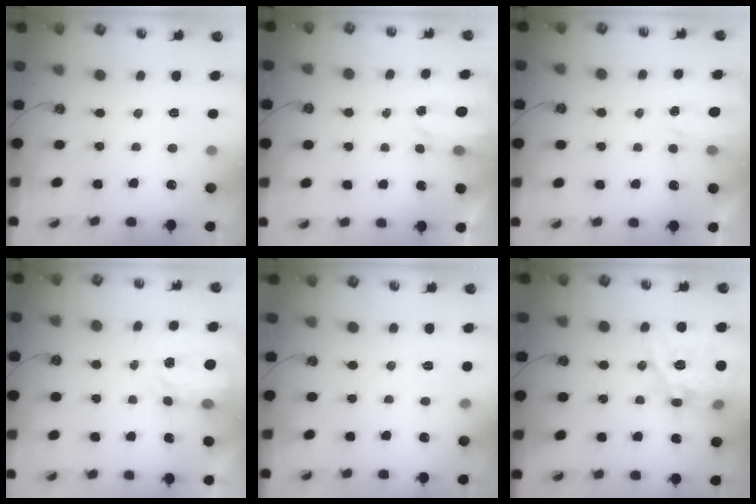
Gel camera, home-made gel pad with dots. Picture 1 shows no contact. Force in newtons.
{"total": 1.6, "press": 1.6, "slide": 0.3}
{"total": 1.7, "press": 1.6, "slide": 0.2}
{"total": 3.7, "press": 3.6, "slide": 0.6}
{"total": 4.0, "press": 3.9, "slide": 0.6}
{"total": 20.0, "press": 19.8, "slide": 2.8}